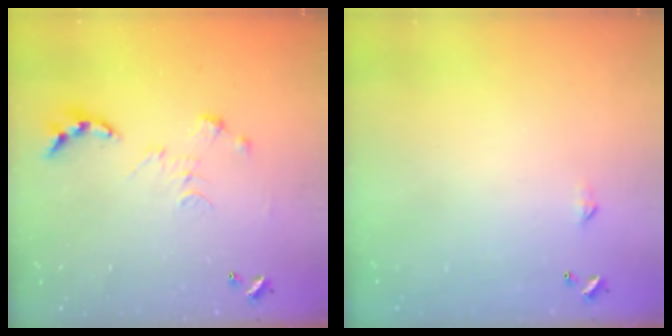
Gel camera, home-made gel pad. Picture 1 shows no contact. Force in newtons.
{"total": 2.3, "press": 2.3, "slide": 0.4}